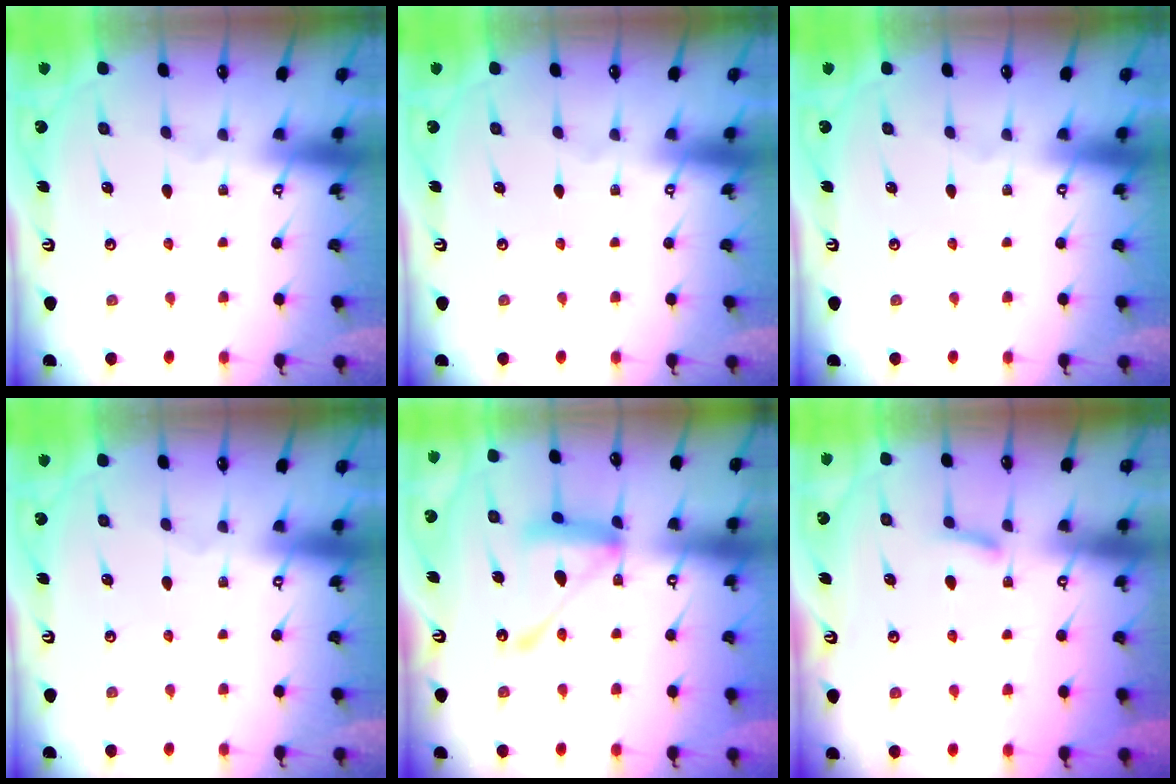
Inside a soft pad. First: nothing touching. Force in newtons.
{"total": 0.0}
{"total": 0.0}
{"total": 0.0}
{"total": 13.9, "press": 13.8, "slide": 1.4}
{"total": 5.4, "press": 5.3, "slide": 0.8}